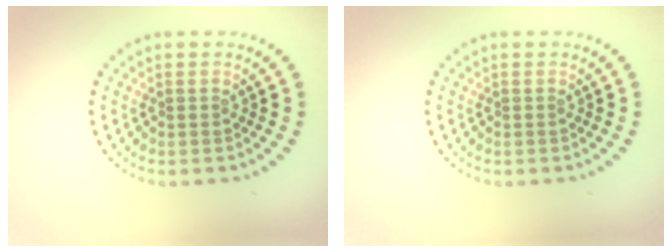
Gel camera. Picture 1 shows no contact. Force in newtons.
{"total": 0.0}